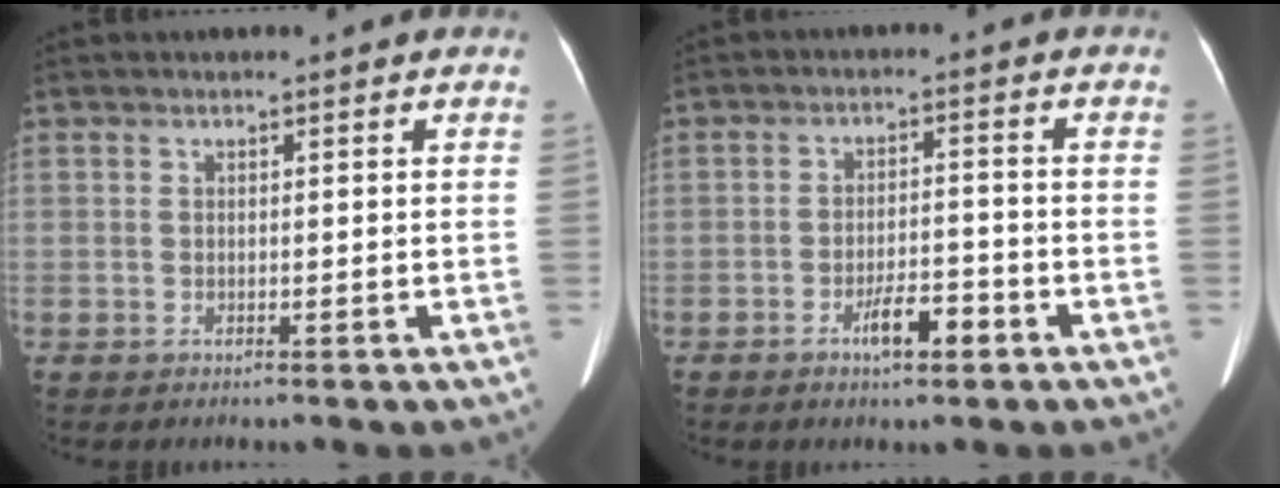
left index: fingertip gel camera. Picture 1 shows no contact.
{"total": 4.8, "force": [-2.8, 1.2, 3.7], "torque": [-0.066, 0.001, -0.047]}